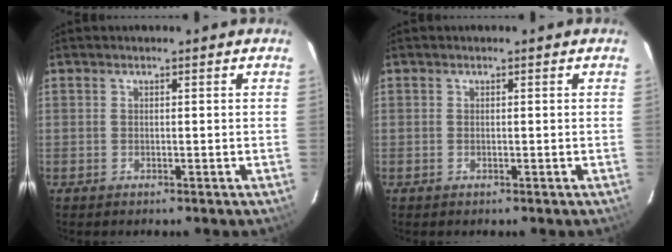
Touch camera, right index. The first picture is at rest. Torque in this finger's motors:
{"motor_torque": [0.01, 0.04, -0.04, 0.00]}